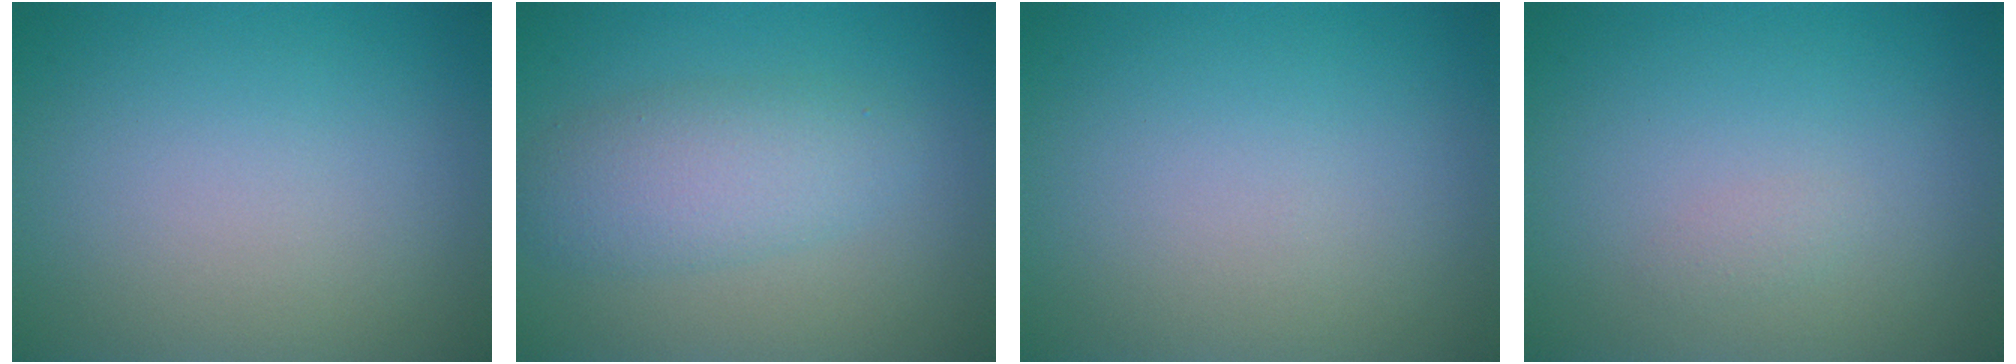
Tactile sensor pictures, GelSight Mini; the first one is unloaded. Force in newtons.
{"total": 4.1, "press": 4.1, "slide": 0.1}
{"total": 0.0}
{"total": 0.6, "press": 0.6, "slide": 0.0}